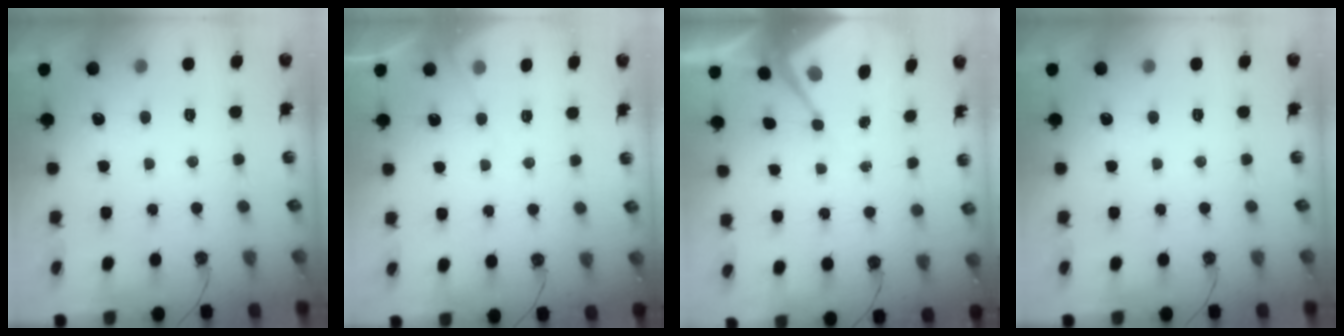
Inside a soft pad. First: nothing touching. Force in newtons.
{"total": 4.4, "press": 4.4, "slide": 0.6}
{"total": 6.6, "press": 6.6, "slide": 0.5}
{"total": 0.0}